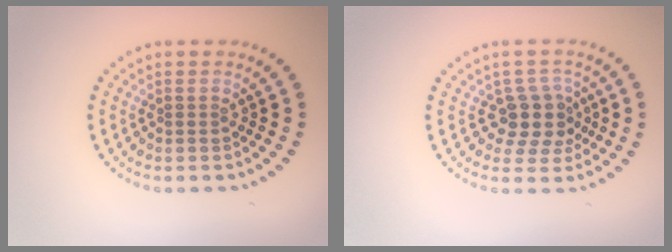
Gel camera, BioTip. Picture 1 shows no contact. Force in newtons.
{"total": 3.4, "press": 2.8, "slide": 1.9}